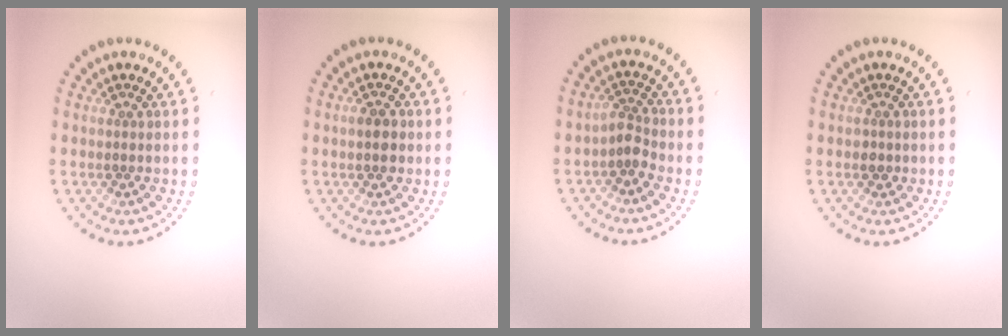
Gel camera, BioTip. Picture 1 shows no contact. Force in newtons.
{"total": 1.6, "press": 1.6, "slide": 0.1}
{"total": 1.9, "press": 1.4, "slide": 1.2}
{"total": 0.9, "press": 0.8, "slide": 0.4}